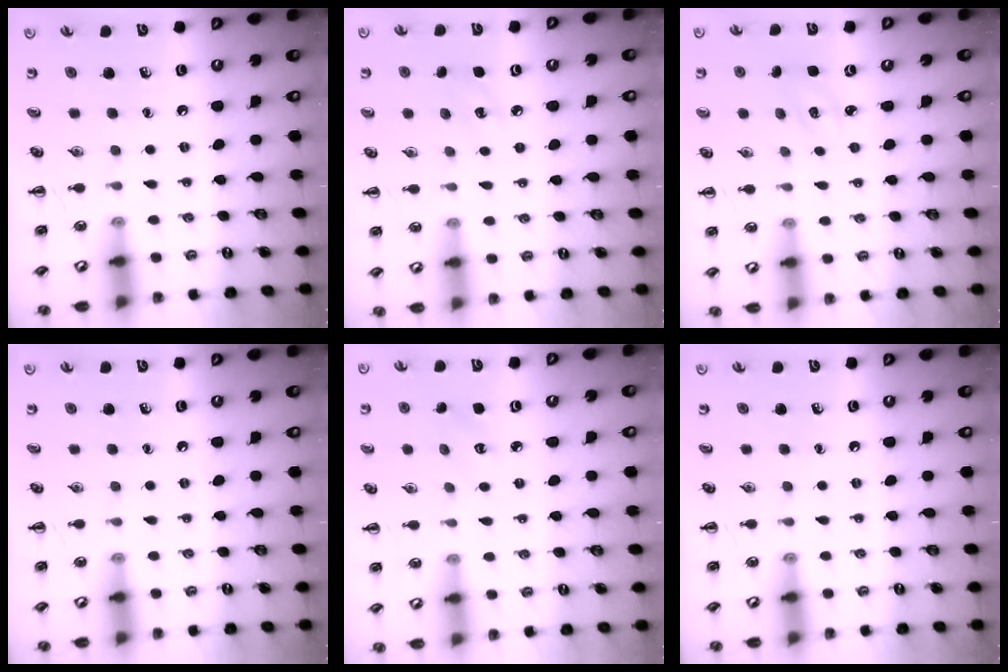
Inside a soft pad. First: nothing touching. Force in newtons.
{"total": 6.7, "press": 6.5, "slide": 1.7}
{"total": 2.2, "press": 2.1, "slide": 0.6}
{"total": 0.0}
{"total": 2.3, "press": 2.2, "slide": 0.6}
{"total": 0.0}